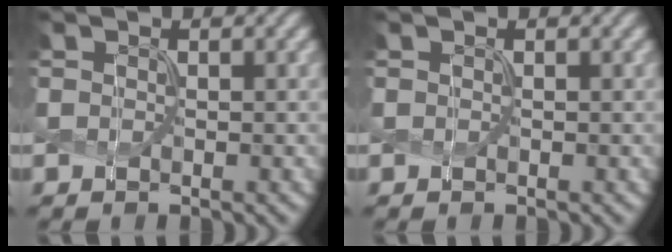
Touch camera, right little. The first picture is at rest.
{"total": 0.0}